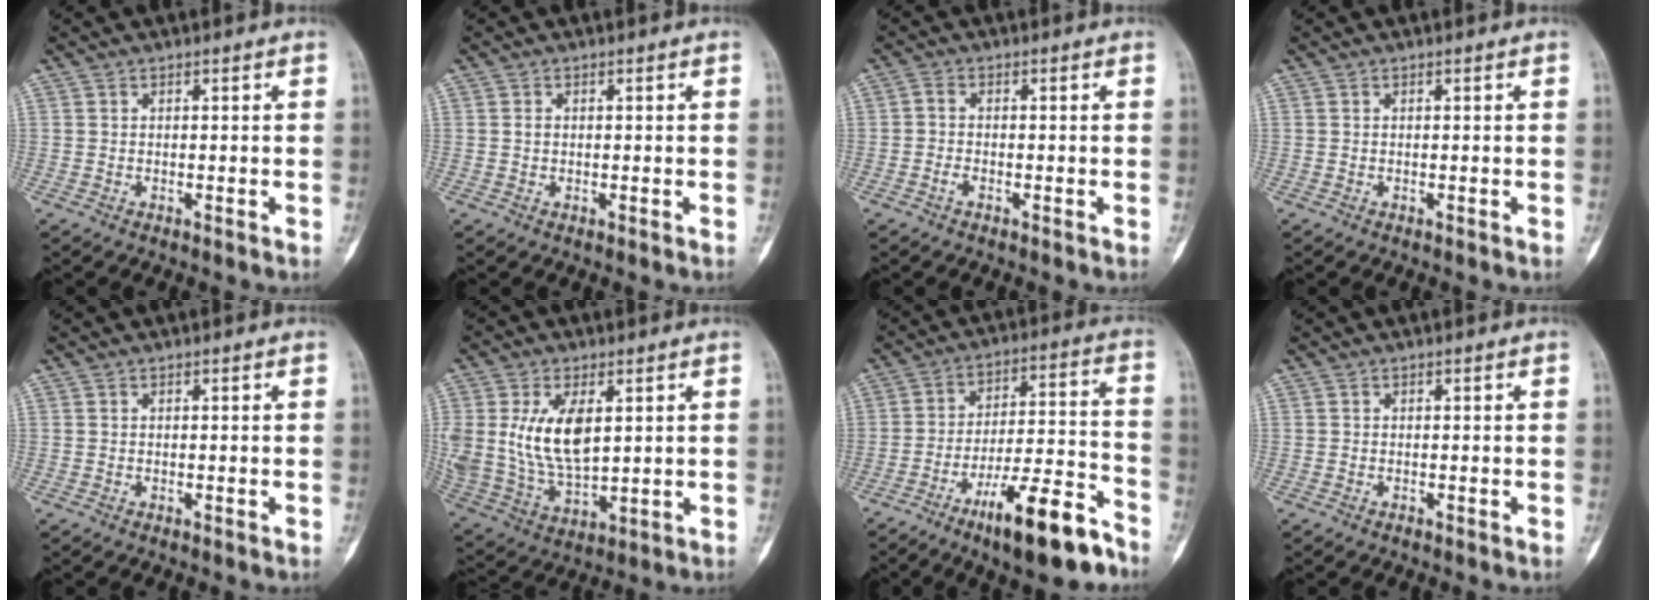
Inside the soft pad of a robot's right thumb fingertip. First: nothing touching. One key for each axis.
{"total": 1.1, "fx": 0.2, "fy": 0.8, "fz": 0.7, "tx": -0.012, "ty": 0.002, "tz": 0.005}
{"total": 1.8, "fx": -0.9, "fy": 1.0, "fz": 1.3, "tx": -0.029, "ty": 0.009, "tz": -0.021}
{"total": 0.0}
{"total": 0.0}
{"total": 14.3, "fx": 3.3, "fy": 7.7, "fz": 11.5, "tx": -0.223, "ty": -0.016, "tz": 0.077}
{"total": 16.7, "fx": -10.8, "fy": 4.1, "fz": 12.0, "tx": -0.183, "ty": 0.080, "tz": -0.174}
{"total": 0.0}